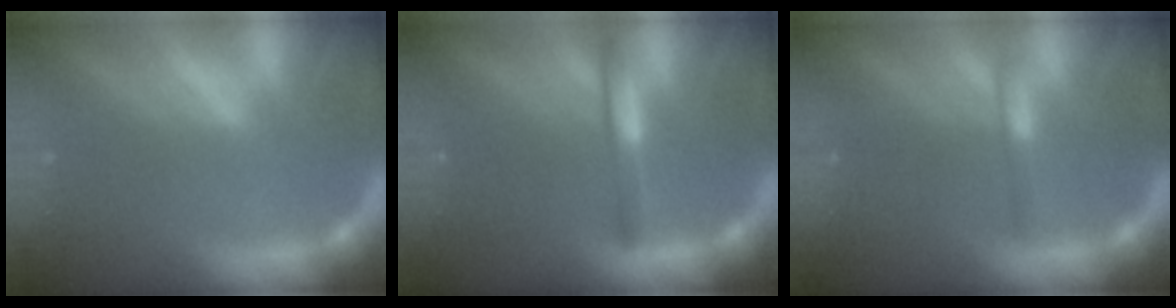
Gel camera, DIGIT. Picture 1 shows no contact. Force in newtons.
{"total": 2.4}
{"total": 1.4}